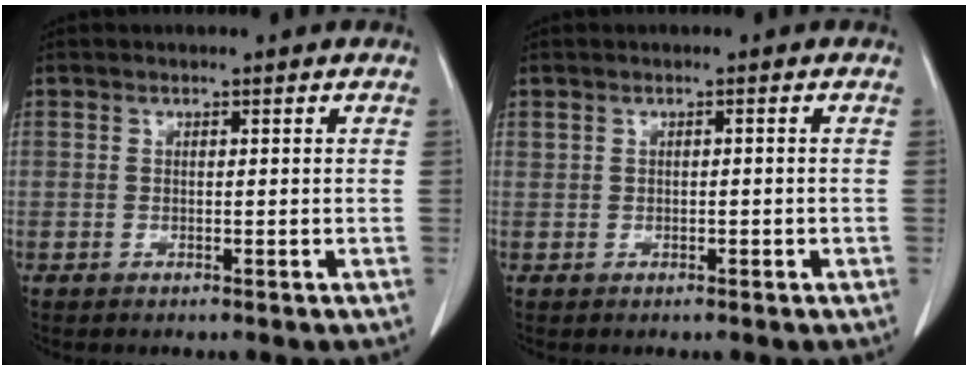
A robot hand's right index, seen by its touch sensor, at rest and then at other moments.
{"total": 0.7, "force": [-0.1, 0.4, 0.5], "torque": [-0.013, 0.003, 0.000]}